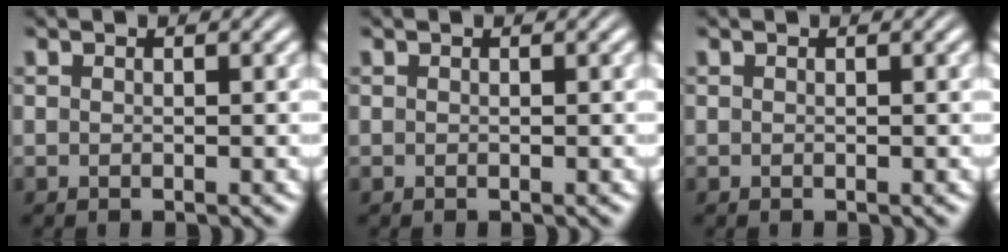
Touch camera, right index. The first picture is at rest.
{"total": 0.0}
{"total": 0.0}